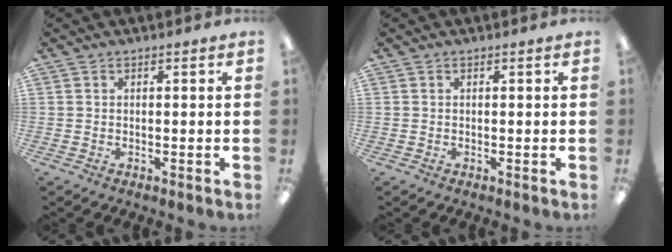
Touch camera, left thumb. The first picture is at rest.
{"total": 0.0}